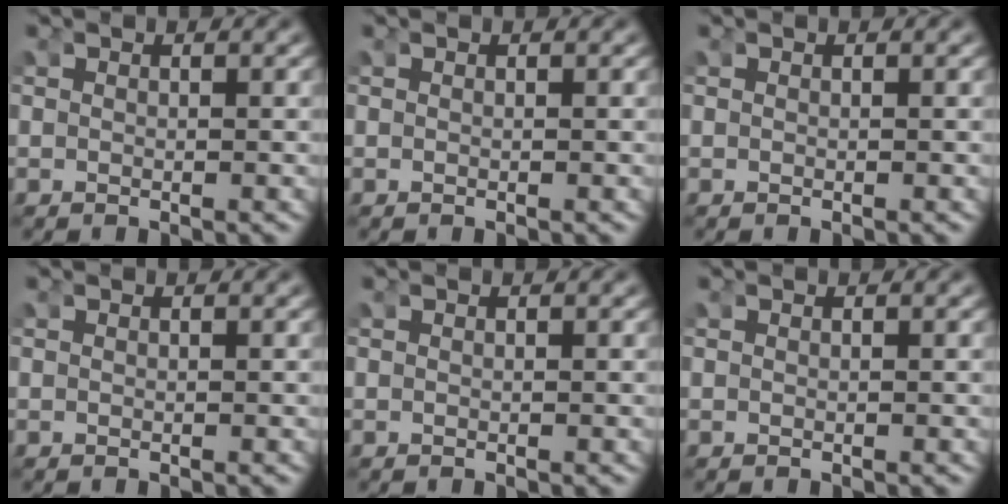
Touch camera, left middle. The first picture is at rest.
{"total": 0.0}
{"total": 0.0}
{"total": 0.0}
{"total": 0.0}
{"total": 0.0}